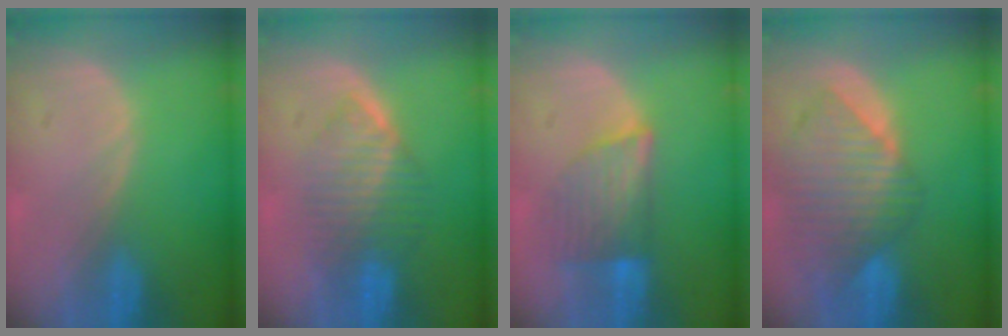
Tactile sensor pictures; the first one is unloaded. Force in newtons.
{"total": 6.5, "press": 6.5, "slide": 0.6}
{"total": 6.9, "press": 6.5, "slide": 2.2}
{"total": 10.2, "press": 8.8, "slide": 5.1}